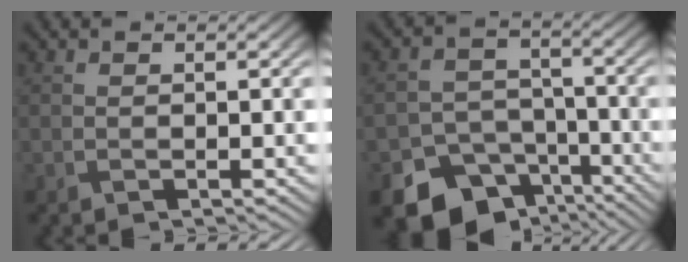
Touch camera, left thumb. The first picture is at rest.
{"total": 12.0, "force": [-8.0, 8.0, 4.1], "torque": [-0.080, -0.027, -0.119]}